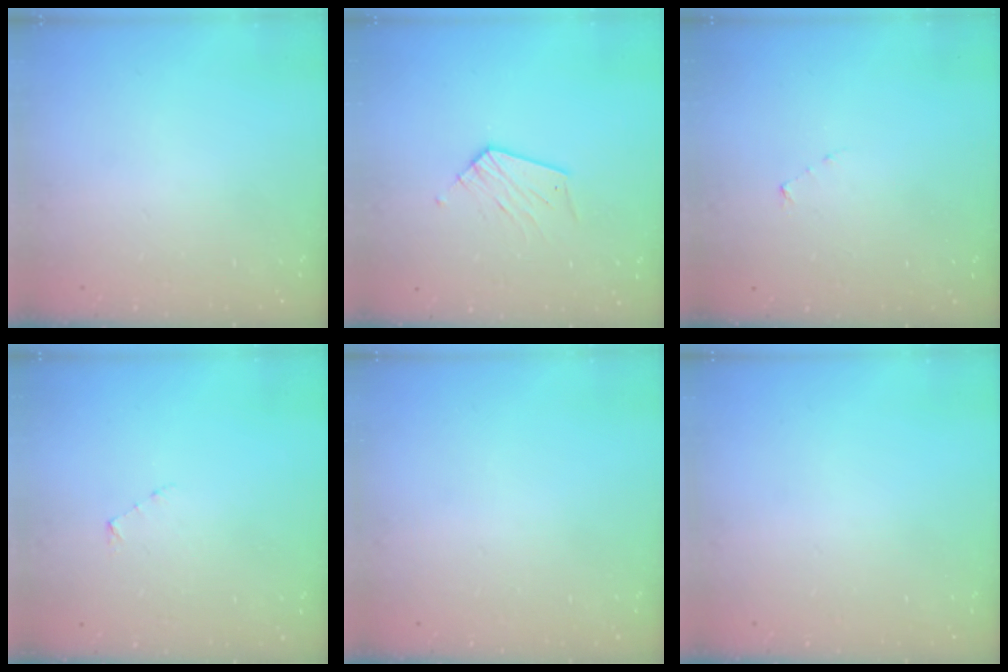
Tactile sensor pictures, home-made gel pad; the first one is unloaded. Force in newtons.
{"total": 8.3, "press": 8.3, "slide": 0.2}
{"total": 2.7, "press": 2.7, "slide": 0.3}
{"total": 2.5, "press": 2.5, "slide": 0.2}
{"total": 0.0}
{"total": 0.0}